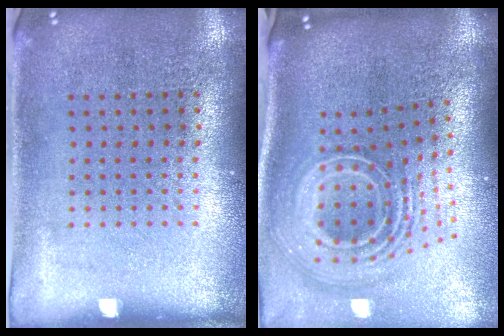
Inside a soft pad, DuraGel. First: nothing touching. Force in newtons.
{"total": 3.2, "press": 2.0, "slide": 2.4}